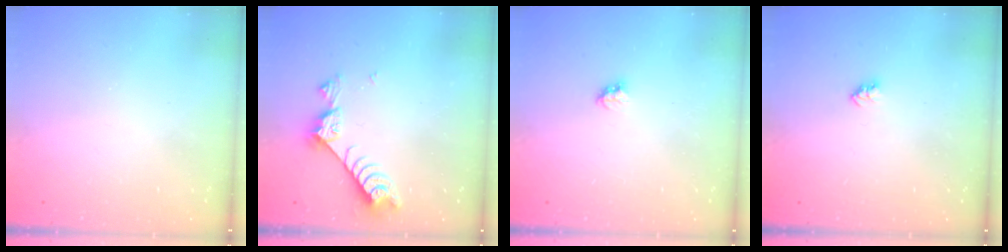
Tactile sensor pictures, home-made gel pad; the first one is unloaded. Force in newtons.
{"total": 8.5, "press": 8.4, "slide": 1.4}
{"total": 2.8, "press": 2.8, "slide": 0.5}
{"total": 2.6, "press": 2.6, "slide": 0.4}